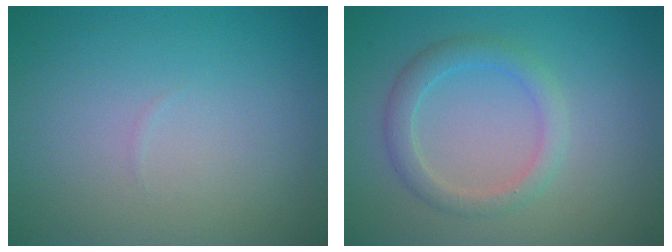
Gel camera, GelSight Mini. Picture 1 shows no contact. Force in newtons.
{"total": 2.5, "press": 2.5, "slide": 0.0}